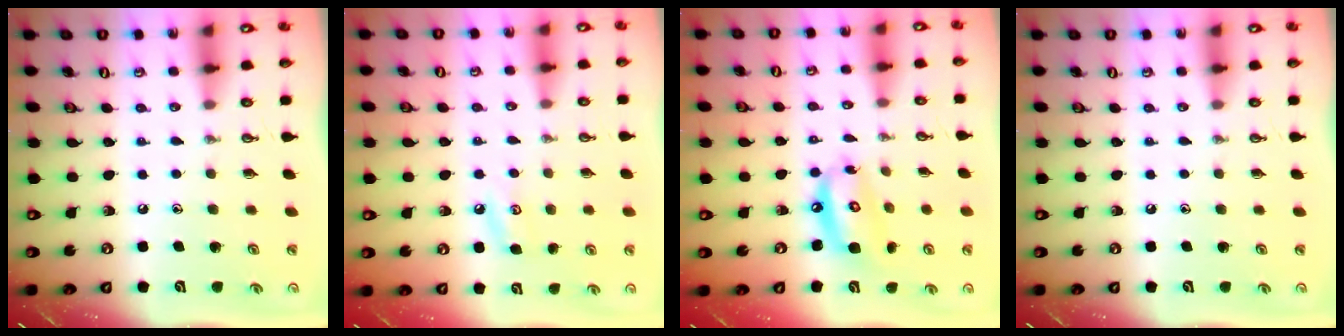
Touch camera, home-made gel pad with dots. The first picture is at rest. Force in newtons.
{"total": 5.4, "press": 5.4, "slide": 0.5}
{"total": 11.7, "press": 11.6, "slide": 1.3}
{"total": 0.0}